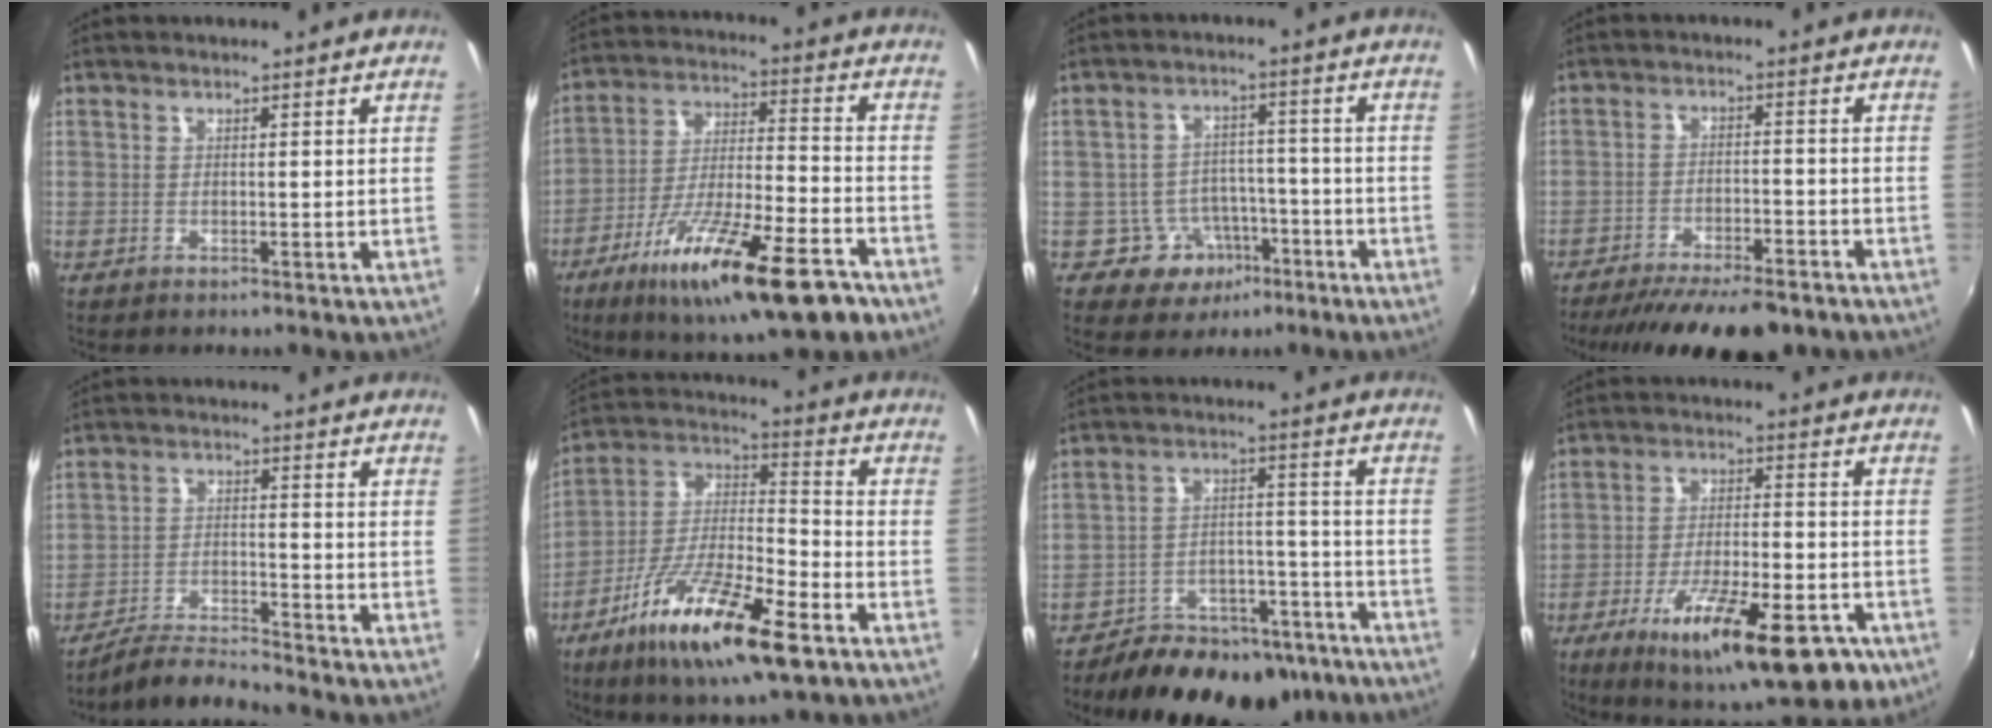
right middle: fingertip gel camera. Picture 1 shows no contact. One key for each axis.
{"total": 21.1, "fx": -12.7, "fy": 4.4, "fz": 16.3, "tx": -0.285, "ty": -0.044, "tz": -0.208}
{"total": 7.4, "fx": -4.1, "fy": 6.0, "fz": 1.5, "tx": -0.034, "ty": 0.023, "tz": -0.045}
{"total": 15.7, "fx": -12.7, "fy": 4.0, "fz": 8.3, "tx": -0.165, "ty": -0.036, "tz": -0.188}
{"total": 5.9, "fx": -5.8, "fy": -0.7, "fz": 0.8, "tx": -0.033, "ty": 0.007, "tz": -0.112}
{"total": 19.2, "fx": -10.6, "fy": 4.7, "fz": 15.3, "tx": -0.291, "ty": -0.030, "tz": -0.194}
{"total": 20.0, "fx": -16.2, "fy": 8.9, "fz": 7.8, "tx": -0.141, "ty": 0.023, "tz": -0.210}
{"total": 20.0, "fx": -10.7, "fy": 6.0, "fz": 15.7, "tx": -0.265, "ty": -0.042, "tz": -0.157}